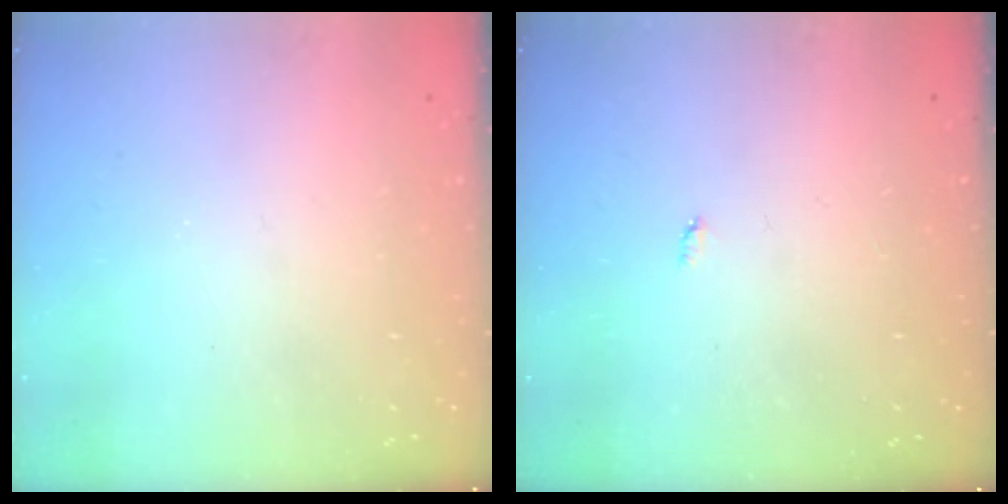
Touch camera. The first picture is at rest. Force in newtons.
{"total": 2.1, "press": 2.1, "slide": 0.4}